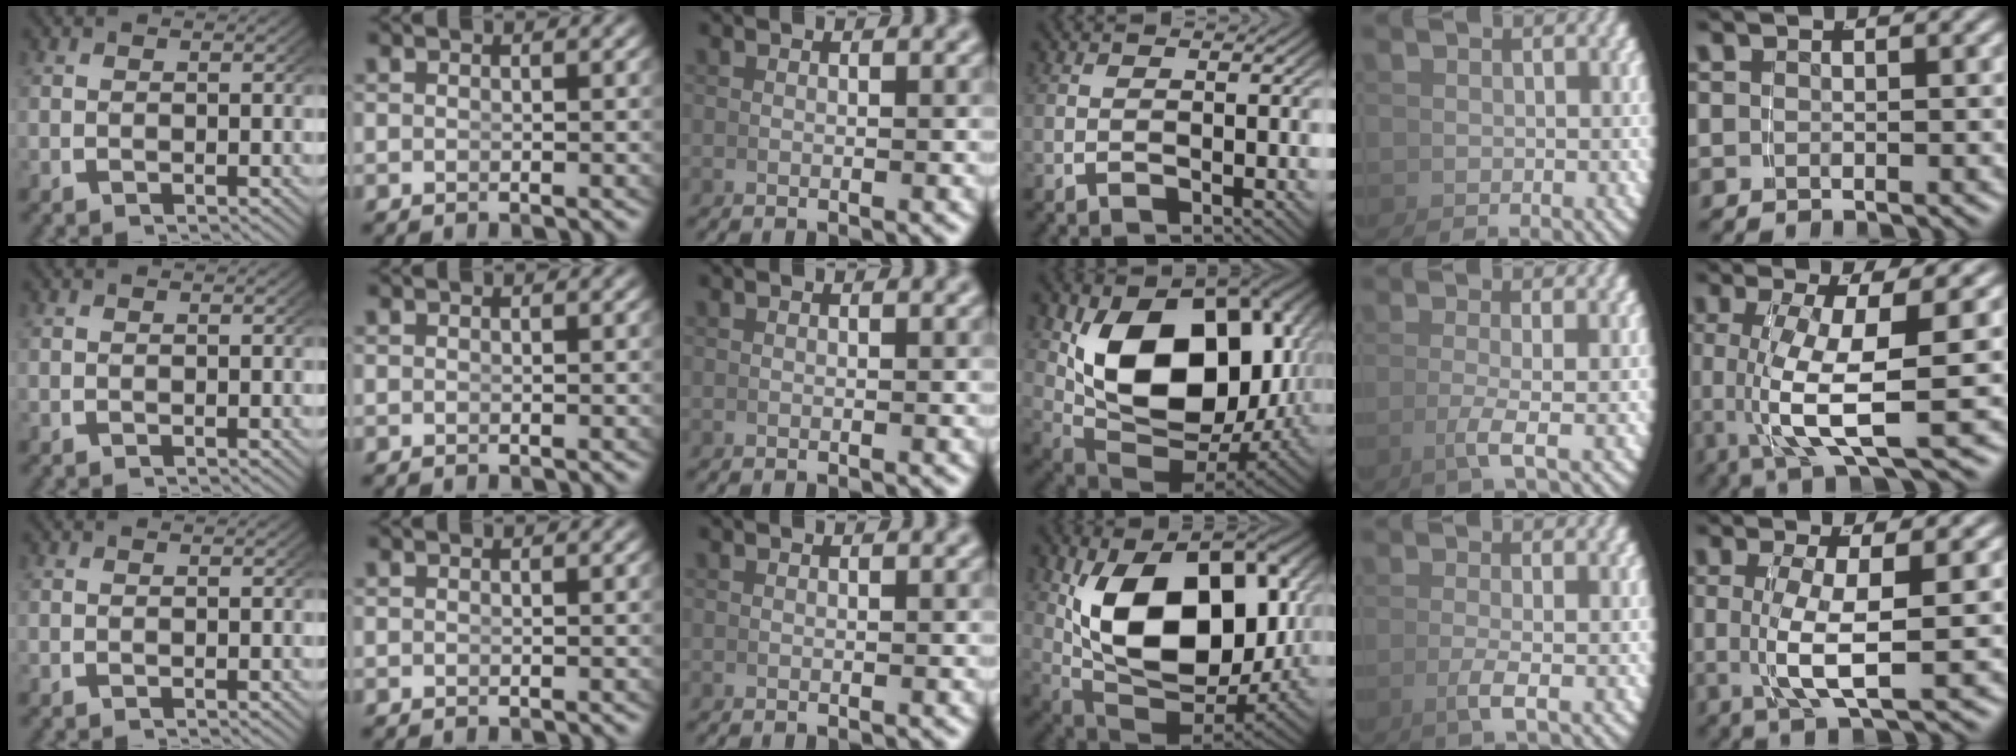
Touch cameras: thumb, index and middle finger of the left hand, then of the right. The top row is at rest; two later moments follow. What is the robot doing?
{"motion": "lift_and_place", "object": "bowl"}